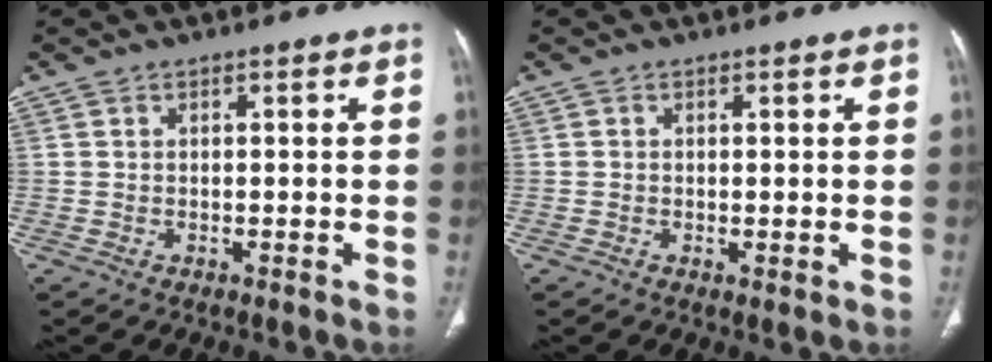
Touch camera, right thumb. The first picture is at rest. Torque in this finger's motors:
{"motor_torque": [-0.33, 0.00, 0.48, -0.10, -0.02]}